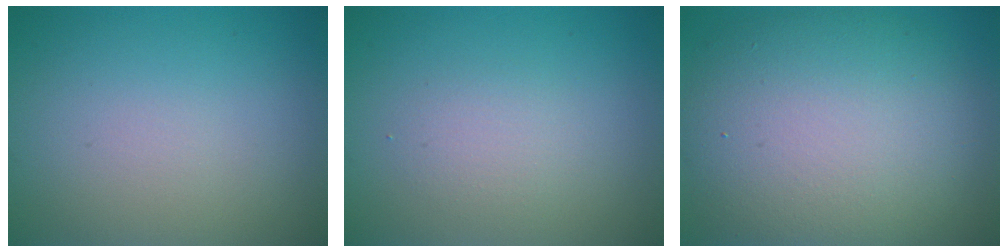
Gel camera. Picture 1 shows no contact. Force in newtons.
{"total": 1.7, "press": 1.6, "slide": 0.1}
{"total": 11.5, "press": 11.4, "slide": 1.2}